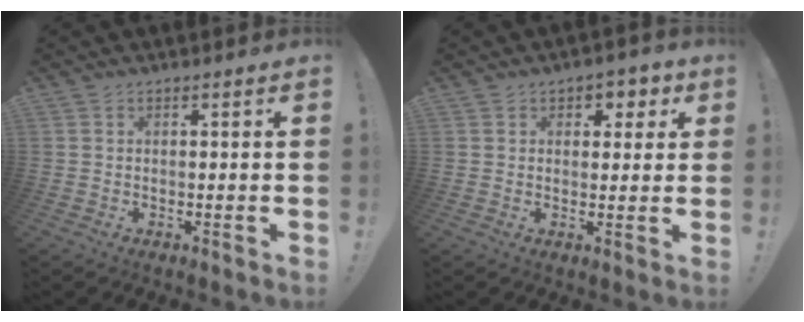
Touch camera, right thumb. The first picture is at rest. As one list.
[{"total": 4.2, "force": [1.7, 3.5, 1.6], "torque": [-0.008, -0.009, 0.025]}]